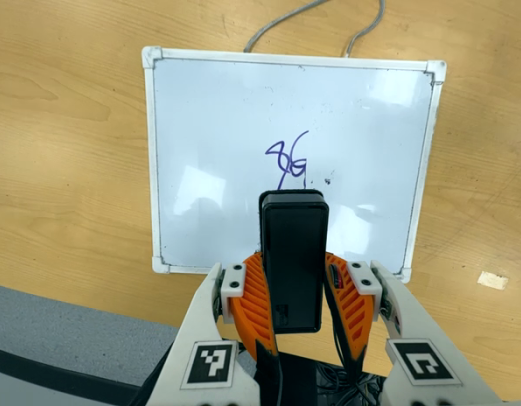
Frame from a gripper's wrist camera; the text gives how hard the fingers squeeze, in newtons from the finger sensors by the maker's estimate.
{"total": 8.0, "left": 6.3, "right": 9.7}